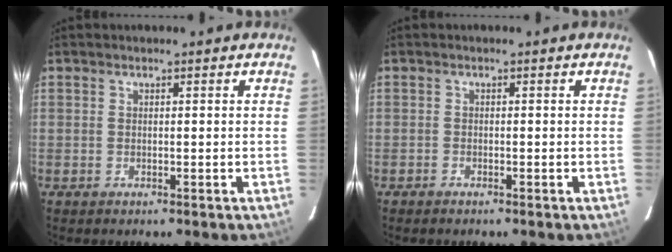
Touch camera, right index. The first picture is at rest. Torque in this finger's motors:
{"motor_torque": [0.08, 0.00, 0.03, -0.01]}